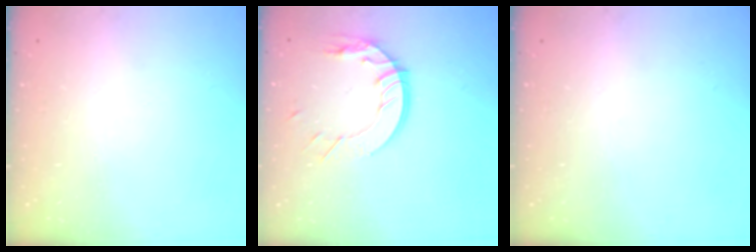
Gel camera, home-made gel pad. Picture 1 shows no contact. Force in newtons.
{"total": 11.6, "press": 11.6, "slide": 1.2}
{"total": 0.0}